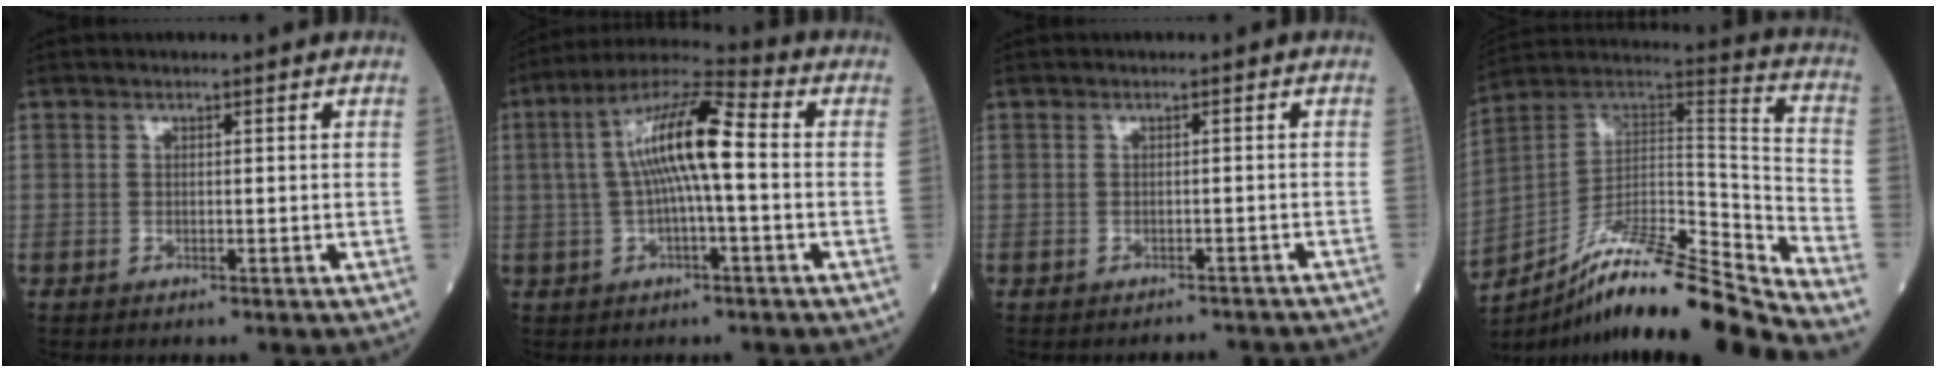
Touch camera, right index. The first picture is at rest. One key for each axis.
{"total": 11.8, "fx": 0.6, "fy": 1.6, "fz": 11.7, "tx": -0.223, "ty": 0.031, "tz": 0.005}
{"total": 4.5, "fx": -4.3, "fy": 1.2, "fz": 0.5, "tx": -0.003, "ty": -0.005, "tz": -0.043}
{"total": 21.9, "fx": -18.2, "fy": -0.3, "fz": 12.1, "tx": -0.199, "ty": 0.020, "tz": -0.319}